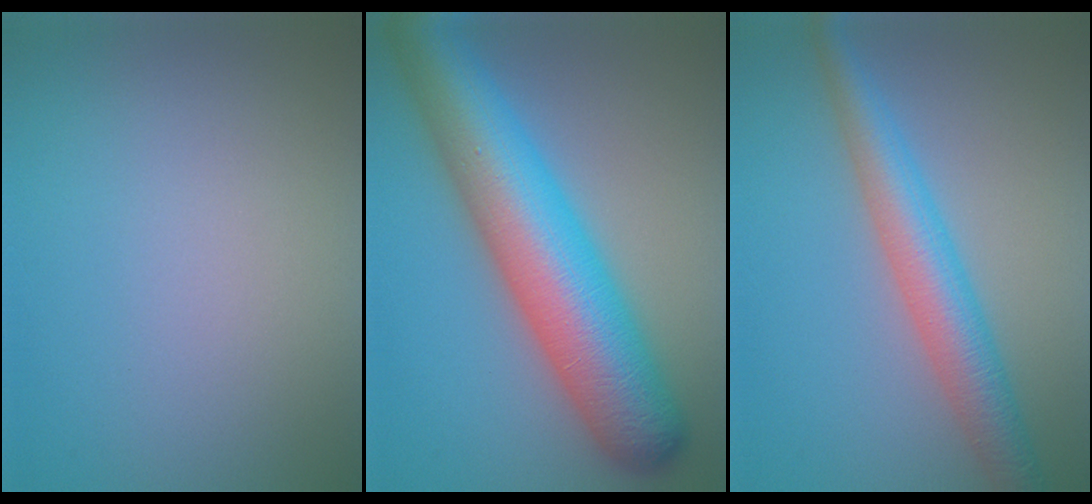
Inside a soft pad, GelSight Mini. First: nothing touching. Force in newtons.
{"total": 12.5, "press": 12.5, "slide": 0.2}
{"total": 5.4, "press": 5.4, "slide": 0.0}